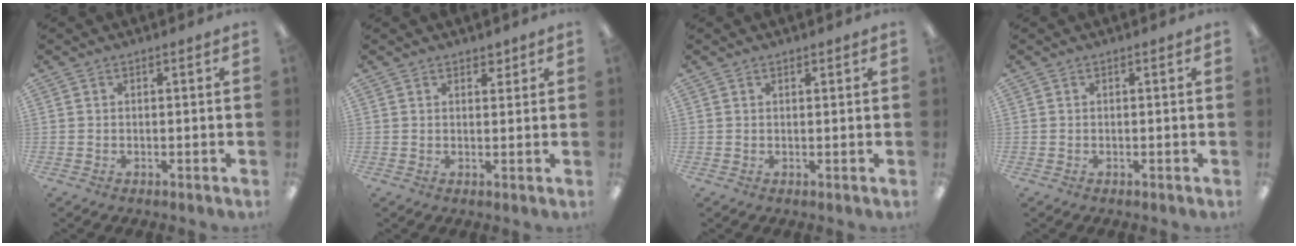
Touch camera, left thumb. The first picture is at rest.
{"total": 2.3, "force": [1.7, 1.2, 0.9], "torque": [-0.003, -0.006, 0.028]}
{"total": 0.9, "force": [0.7, 0.4, 0.5], "torque": [-0.010, 0.001, 0.012]}
{"total": 0.0}